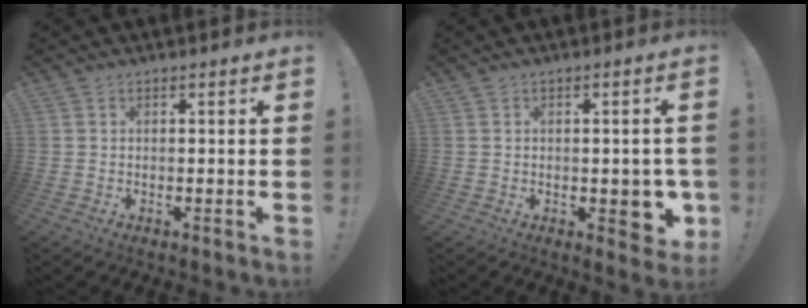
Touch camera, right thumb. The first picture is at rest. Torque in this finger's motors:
{"motor_torque": [0.87, 0.76, 0.48, -0.66, 0.17]}